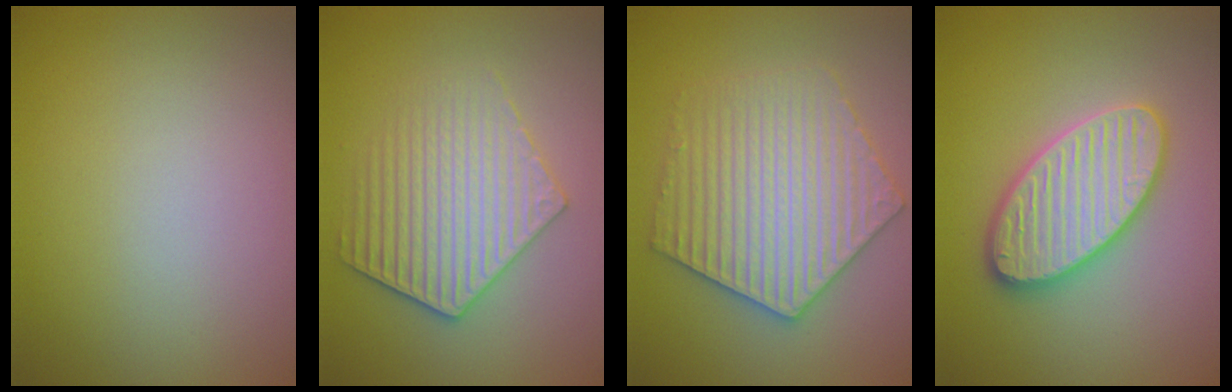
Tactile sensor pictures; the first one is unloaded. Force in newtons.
{"total": 4.1, "press": 3.8, "slide": 1.4}
{"total": 6.1, "press": 6.0, "slide": 0.9}
{"total": 5.8, "press": 5.8, "slide": 0.6}